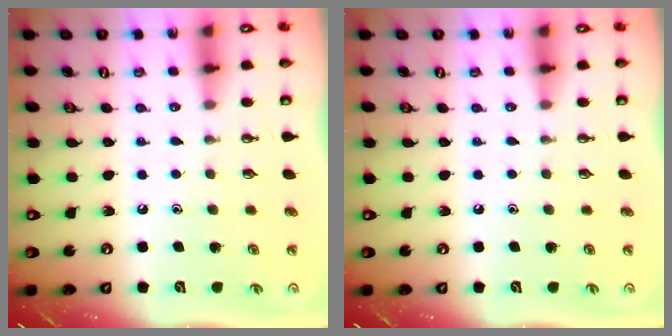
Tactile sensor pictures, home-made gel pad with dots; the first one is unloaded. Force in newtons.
{"total": 0.0}